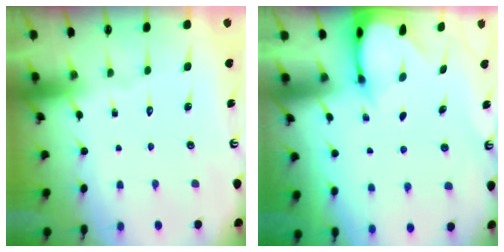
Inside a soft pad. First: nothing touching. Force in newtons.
{"total": 2.6, "press": 2.5, "slide": 0.3}